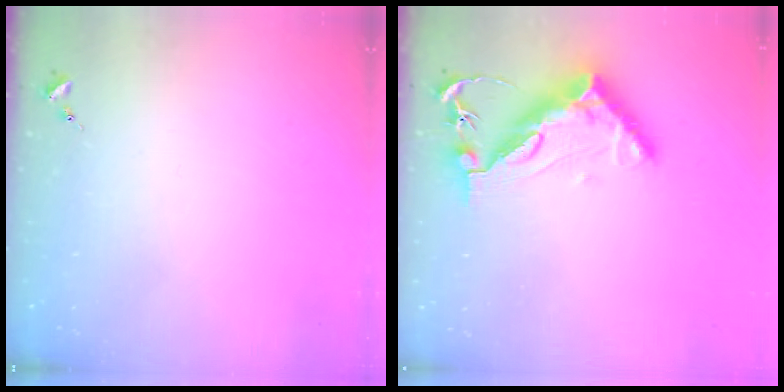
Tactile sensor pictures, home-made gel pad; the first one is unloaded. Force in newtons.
{"total": 13.0, "press": 12.9, "slide": 0.7}